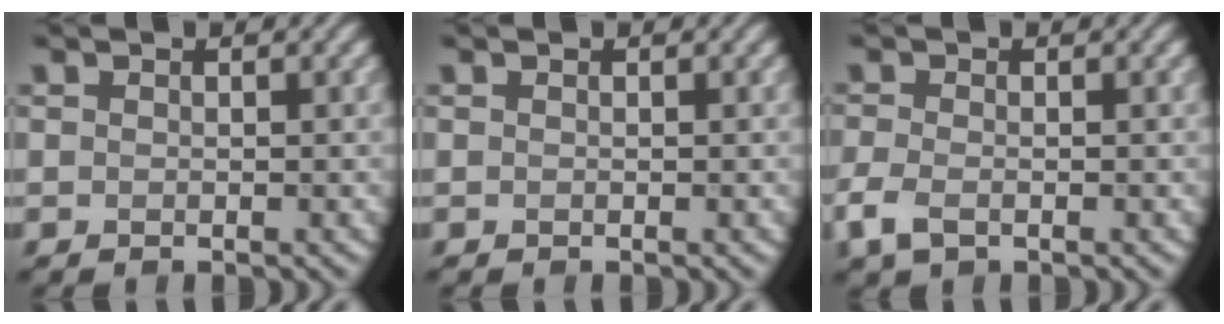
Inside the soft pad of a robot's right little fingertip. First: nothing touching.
{"total": 0.0}
{"total": 2.7, "force": [-1.3, 1.3, 1.9], "torque": [-0.053, -0.007, -0.036]}